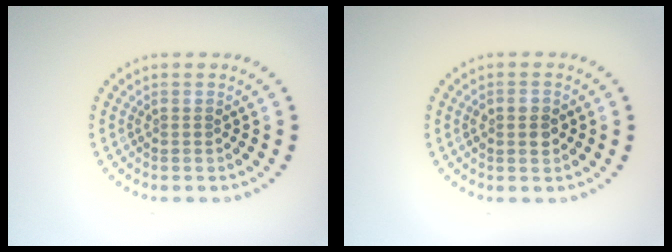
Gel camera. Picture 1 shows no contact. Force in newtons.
{"total": 2.4, "press": 2.4, "slide": 0.1}